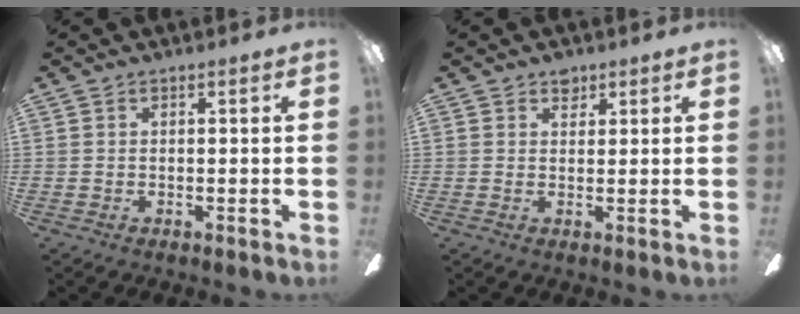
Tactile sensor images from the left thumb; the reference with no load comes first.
{"total": 2.7, "force": [1.9, 1.7, 0.9], "torque": [-0.004, -0.003, 0.032]}